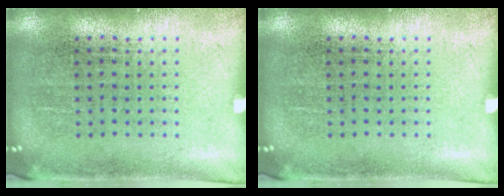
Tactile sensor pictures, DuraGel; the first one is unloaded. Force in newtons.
{"total": 0.0}